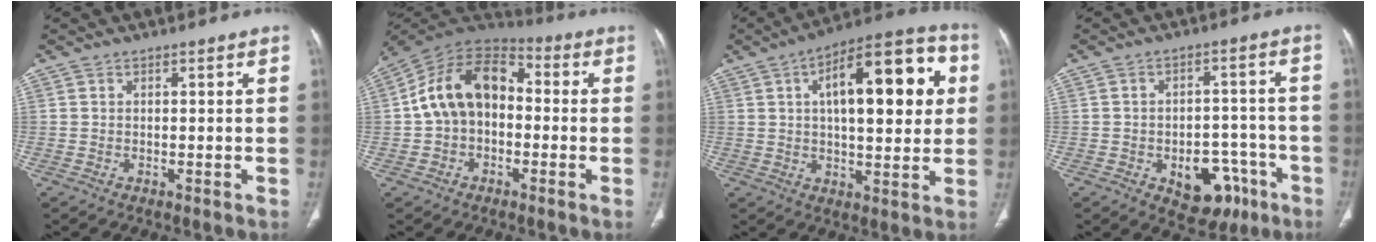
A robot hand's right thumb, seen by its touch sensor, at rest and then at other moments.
{"total": 14.8, "force": [-0.2, 10.5, 10.4], "torque": [-0.161, 0.045, -0.018]}
{"total": 21.0, "force": [4.9, 8.7, 18.5], "torque": [-0.229, 0.018, 0.062]}
{"total": 11.4, "force": [-5.3, 7.2, 7.0], "torque": [-0.054, 0.041, -0.061]}